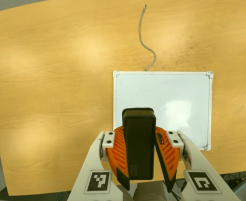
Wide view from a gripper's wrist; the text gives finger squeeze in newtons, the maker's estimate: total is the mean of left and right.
{"total": 10.6, "left": 9.8, "right": 11.4}